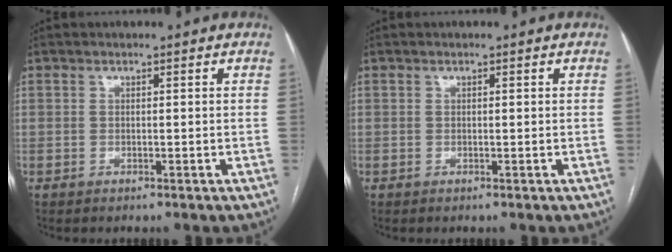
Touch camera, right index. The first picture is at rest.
{"total": 0.0}